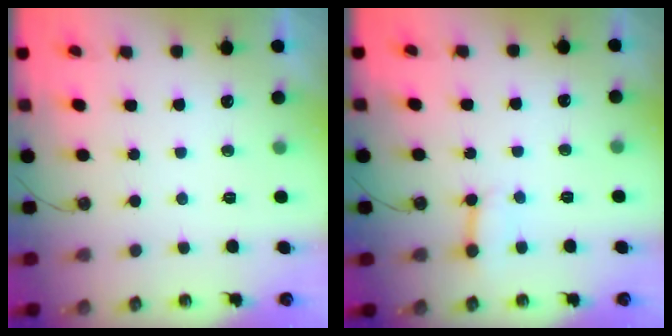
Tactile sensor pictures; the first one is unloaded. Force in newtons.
{"total": 6.2, "press": 6.2, "slide": 0.5}